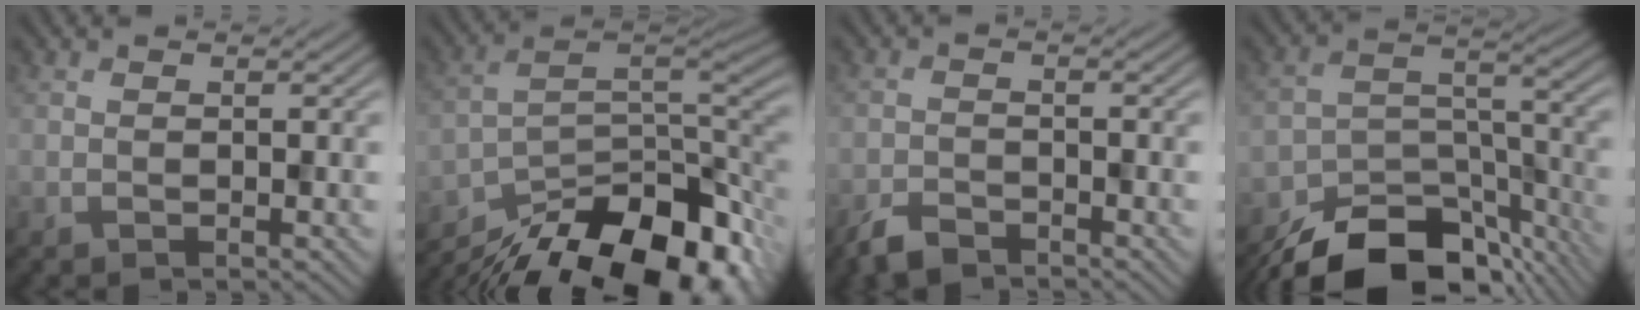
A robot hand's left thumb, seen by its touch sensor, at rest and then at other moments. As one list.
[{"total": 18.8, "force": [-13.7, 7.1, 10.7], "torque": [-0.184, -0.023, -0.213]}, {"total": 3.2, "force": [-2.7, 1.1, 1.2], "torque": [-0.026, -0.003, -0.058]}, {"total": 14.6, "force": [-11.7, 6.3, 6.3], "torque": [-0.117, -0.017, -0.176]}]